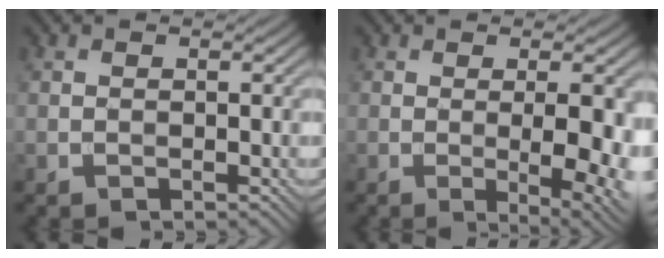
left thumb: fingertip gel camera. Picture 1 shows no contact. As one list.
[{"total": 7.2, "force": [-0.6, 1.9, 6.9], "torque": [-0.093, -0.006, -0.004]}]